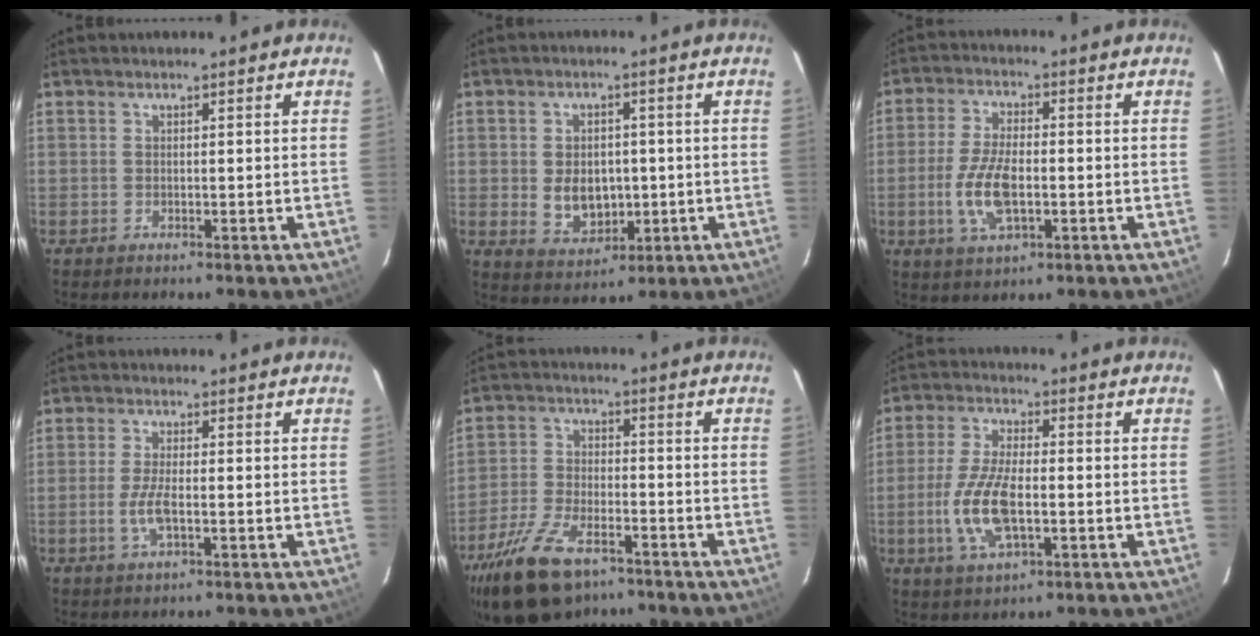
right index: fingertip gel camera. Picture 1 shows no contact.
{"total": 6.6, "force": [-0.2, 5.3, 3.8], "torque": [-0.072, 0.001, 0.012]}
{"total": 9.3, "force": [-2.0, 4.2, 8.0], "torque": [-0.168, -0.003, -0.036]}
{"total": 4.2, "force": [-1.2, 1.1, 3.9], "torque": [-0.082, -0.004, -0.025]}
{"total": 15.5, "force": [-10.6, 7.3, 8.5], "torque": [-0.195, -0.021, -0.193]}
{"total": 11.0, "force": [-2.4, 4.5, 9.7], "torque": [-0.206, -0.002, -0.045]}